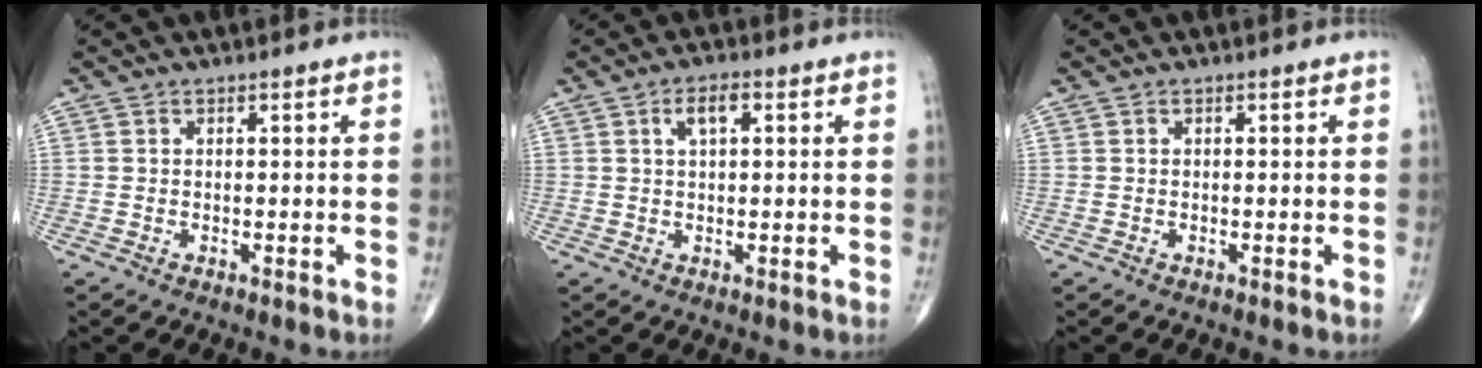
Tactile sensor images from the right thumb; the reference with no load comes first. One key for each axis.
{"total": 3.8, "fx": 1.2, "fy": 1.7, "fz": 3.1, "tx": -0.055, "ty": 0.006, "tz": 0.020}
{"total": 0.0}